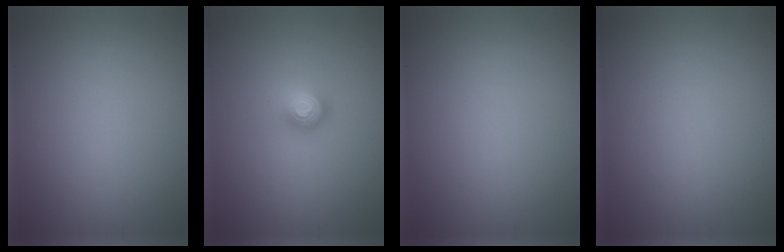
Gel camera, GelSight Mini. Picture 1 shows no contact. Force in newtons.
{"total": 2.2, "press": 1.5, "slide": 1.6}
{"total": 0.0}
{"total": 0.0}